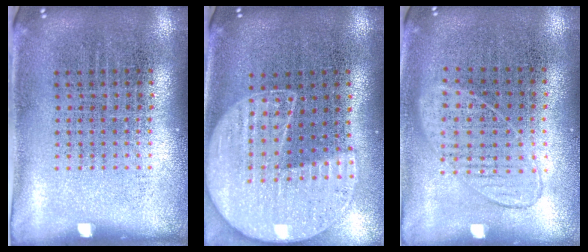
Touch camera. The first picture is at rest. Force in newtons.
{"total": 1.5, "press": 1.5, "slide": 0.3}
{"total": 0.9, "press": 0.8, "slide": 0.3}